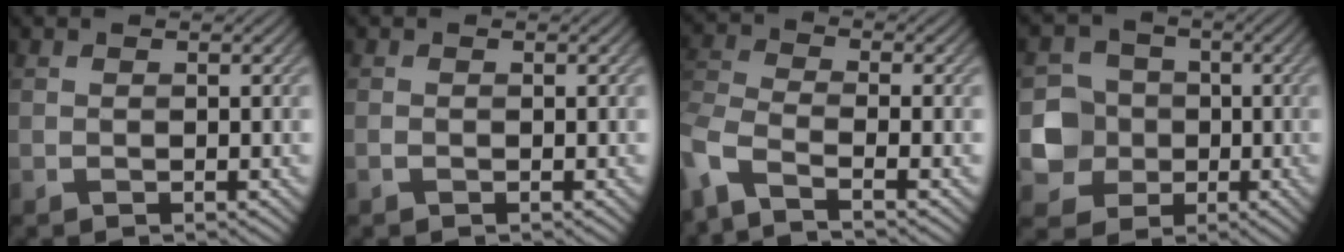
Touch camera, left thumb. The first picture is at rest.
{"total": 0.0}
{"total": 6.1, "force": [-4.4, 1.8, 3.9], "torque": [-0.094, -0.015, -0.098]}
{"total": 6.0, "force": [-0.8, 5.7, 1.8], "torque": [-0.044, -0.002, -0.026]}